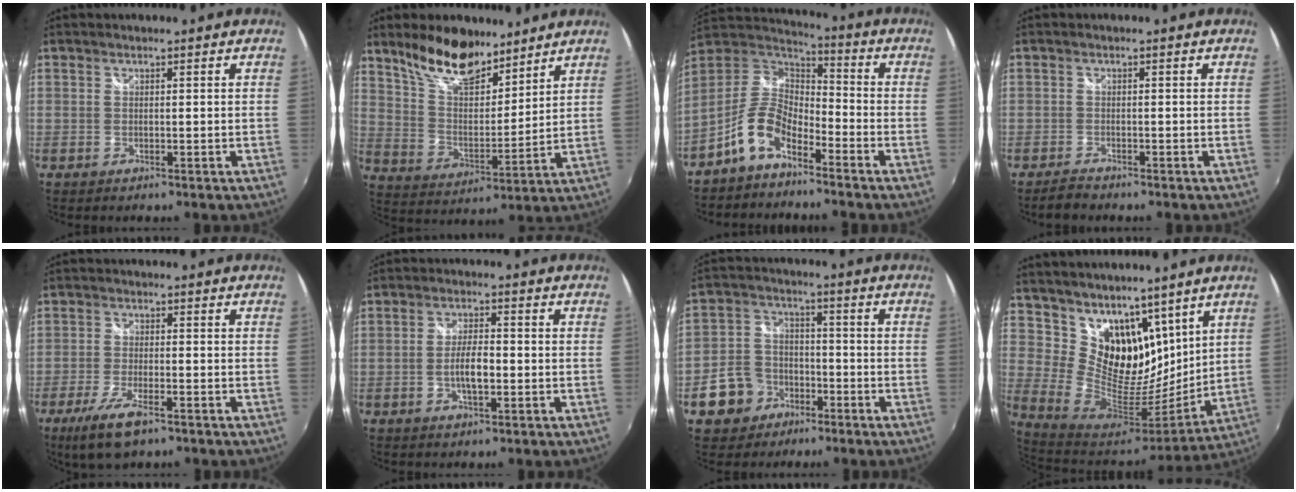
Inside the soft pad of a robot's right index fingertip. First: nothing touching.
{"total": 14.2, "force": [10.7, 5.7, 7.3], "torque": [-0.138, 0.009, 0.199]}
{"total": 10.5, "force": [-6.3, 5.1, 6.7], "torque": [-0.147, 0.020, -0.128]}
{"total": 2.3, "force": [-2.0, 0.9, 0.4], "torque": [-0.017, 0.000, -0.038]}
{"total": 8.9, "force": [-5.6, 2.7, 6.4], "torque": [-0.151, -0.025, -0.105]}
{"total": 5.0, "force": [-1.4, 1.7, 4.5], "torque": [-0.087, 0.002, -0.023]}
{"total": 9.8, "force": [-5.2, 7.7, 3.1], "torque": [-0.094, 0.025, -0.082]}
{"total": 18.8, "force": [12.0, 11.6, 8.8], "torque": [-0.180, 0.003, 0.234]}